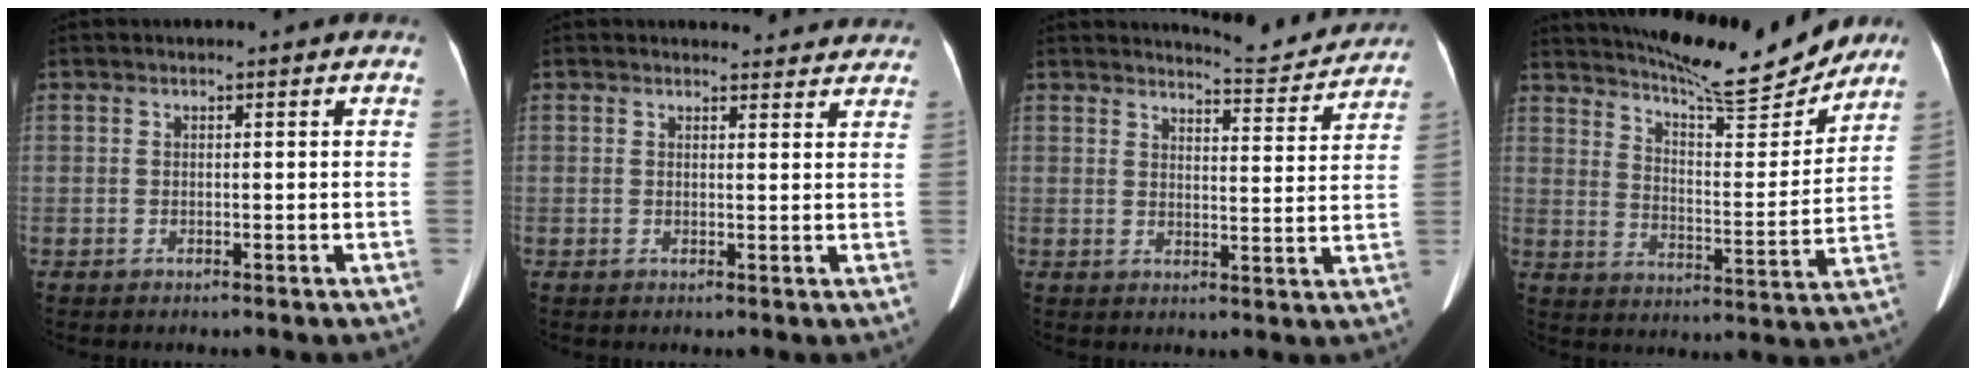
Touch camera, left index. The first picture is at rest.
{"total": 5.8, "force": [5.5, 1.9, 0.2], "torque": [0.014, 0.002, 0.041]}
{"total": 7.5, "force": [7.5, 0.1, 0.2], "torque": [-0.011, -0.017, 0.093]}
{"total": 17.0, "force": [15.6, 1.8, 6.5], "torque": [-0.105, -0.025, 0.224]}